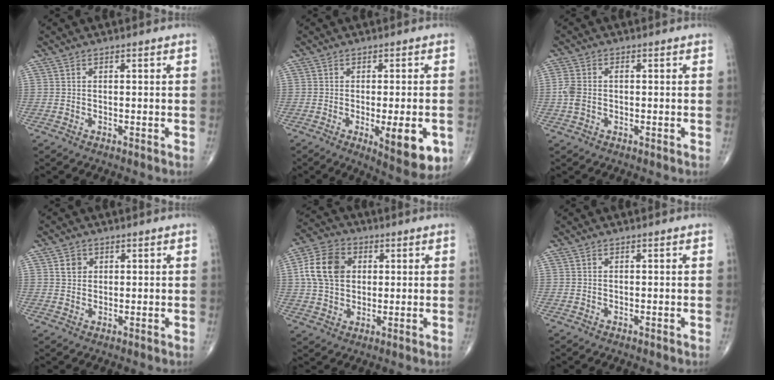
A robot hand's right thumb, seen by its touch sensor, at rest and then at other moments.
{"total": 10.9, "force": [-3.3, 3.4, 9.9], "torque": [-0.123, -0.011, -0.036]}
{"total": 3.8, "force": [-0.3, 2.6, 2.8], "torque": [-0.081, 0.015, -0.010]}
{"total": 2.8, "force": [1.0, 2.3, 1.0], "torque": [-0.007, -0.004, 0.016]}
{"total": 11.6, "force": [2.1, 8.7, 7.4], "torque": [-0.124, 0.011, 0.033]}
{"total": 0.0}